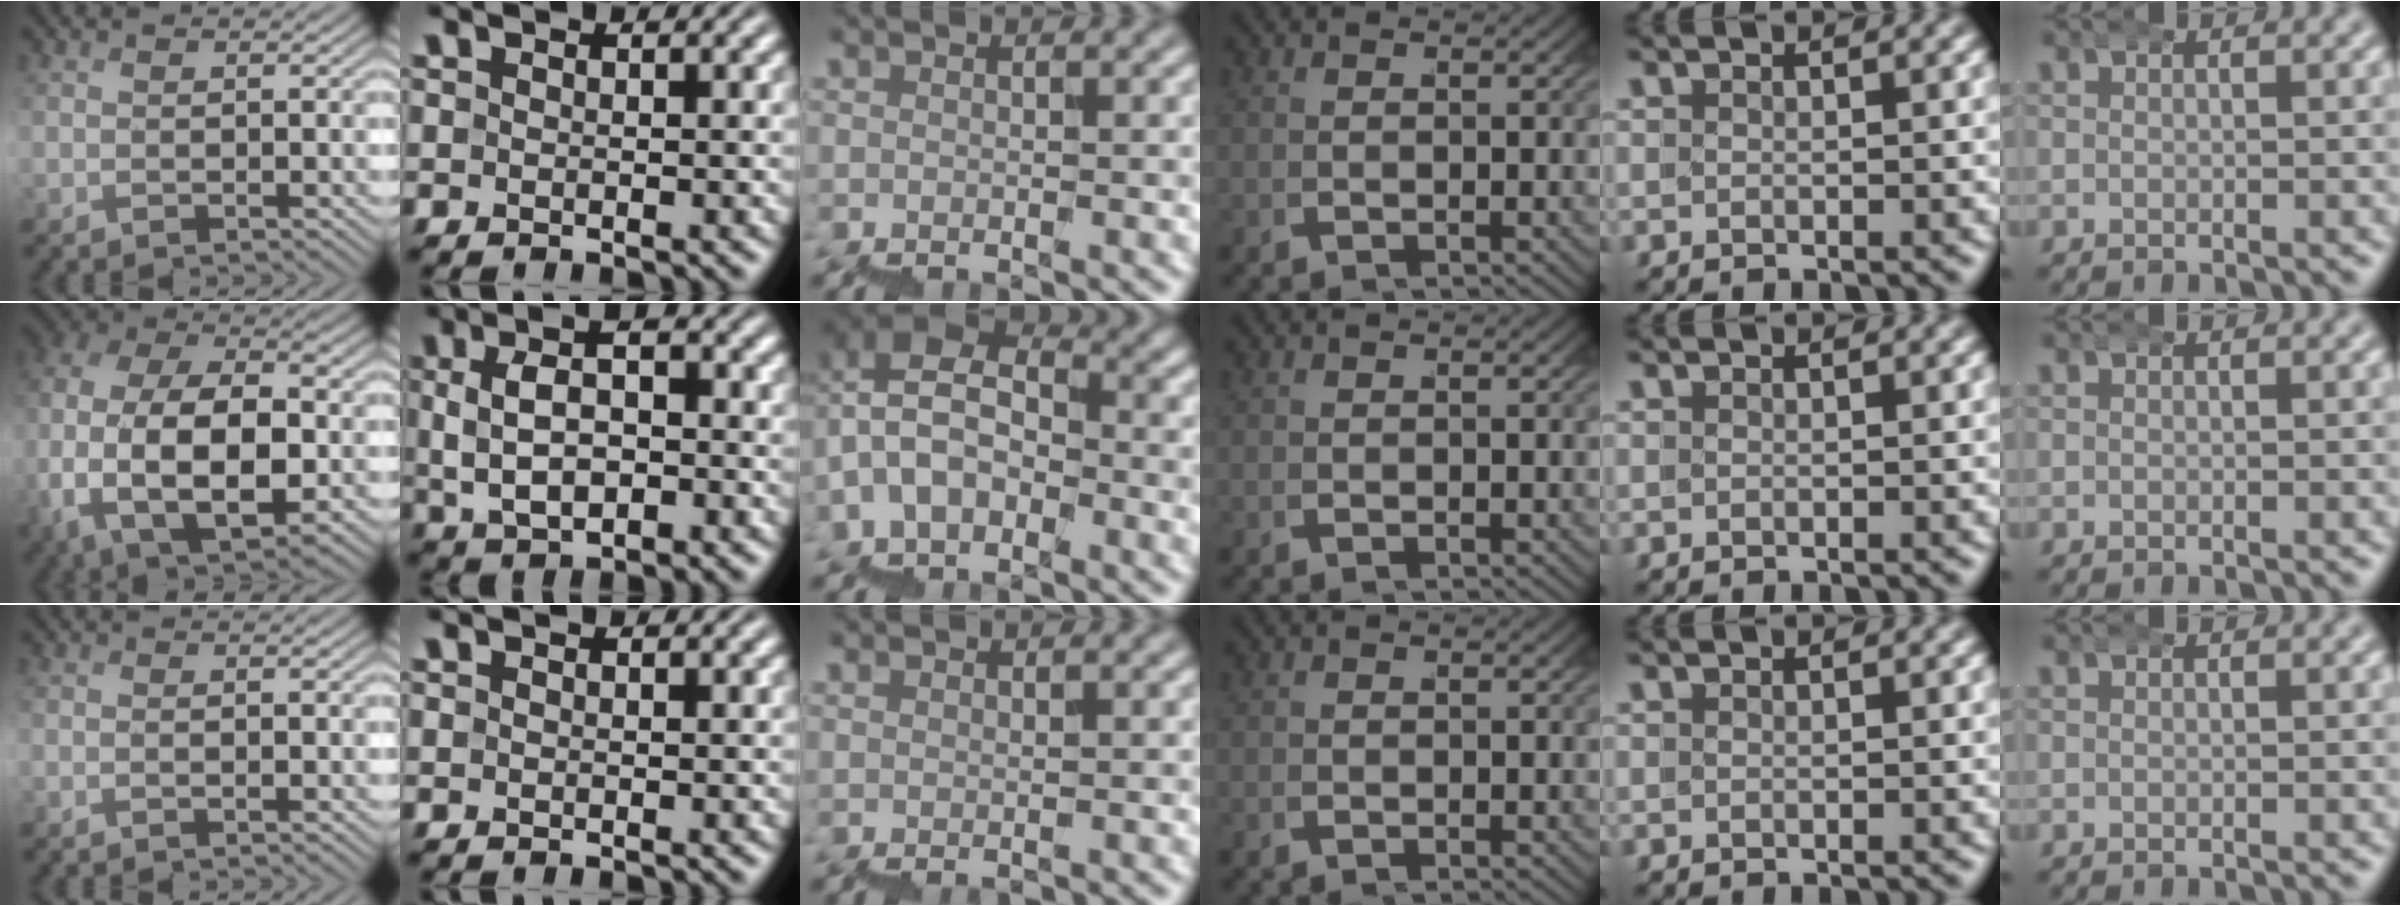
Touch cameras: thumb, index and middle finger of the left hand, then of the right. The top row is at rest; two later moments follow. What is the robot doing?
{"motion": "wrap", "object": "bubble wrap"}